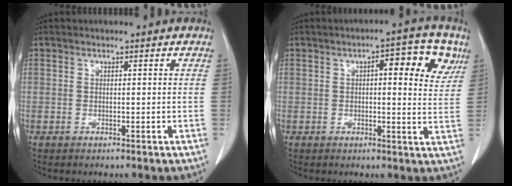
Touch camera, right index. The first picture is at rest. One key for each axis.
{"total": 9.9, "fx": 3.8, "fy": 3.2, "fz": 8.5, "tx": -0.109, "ty": 0.017, "tz": 0.046}